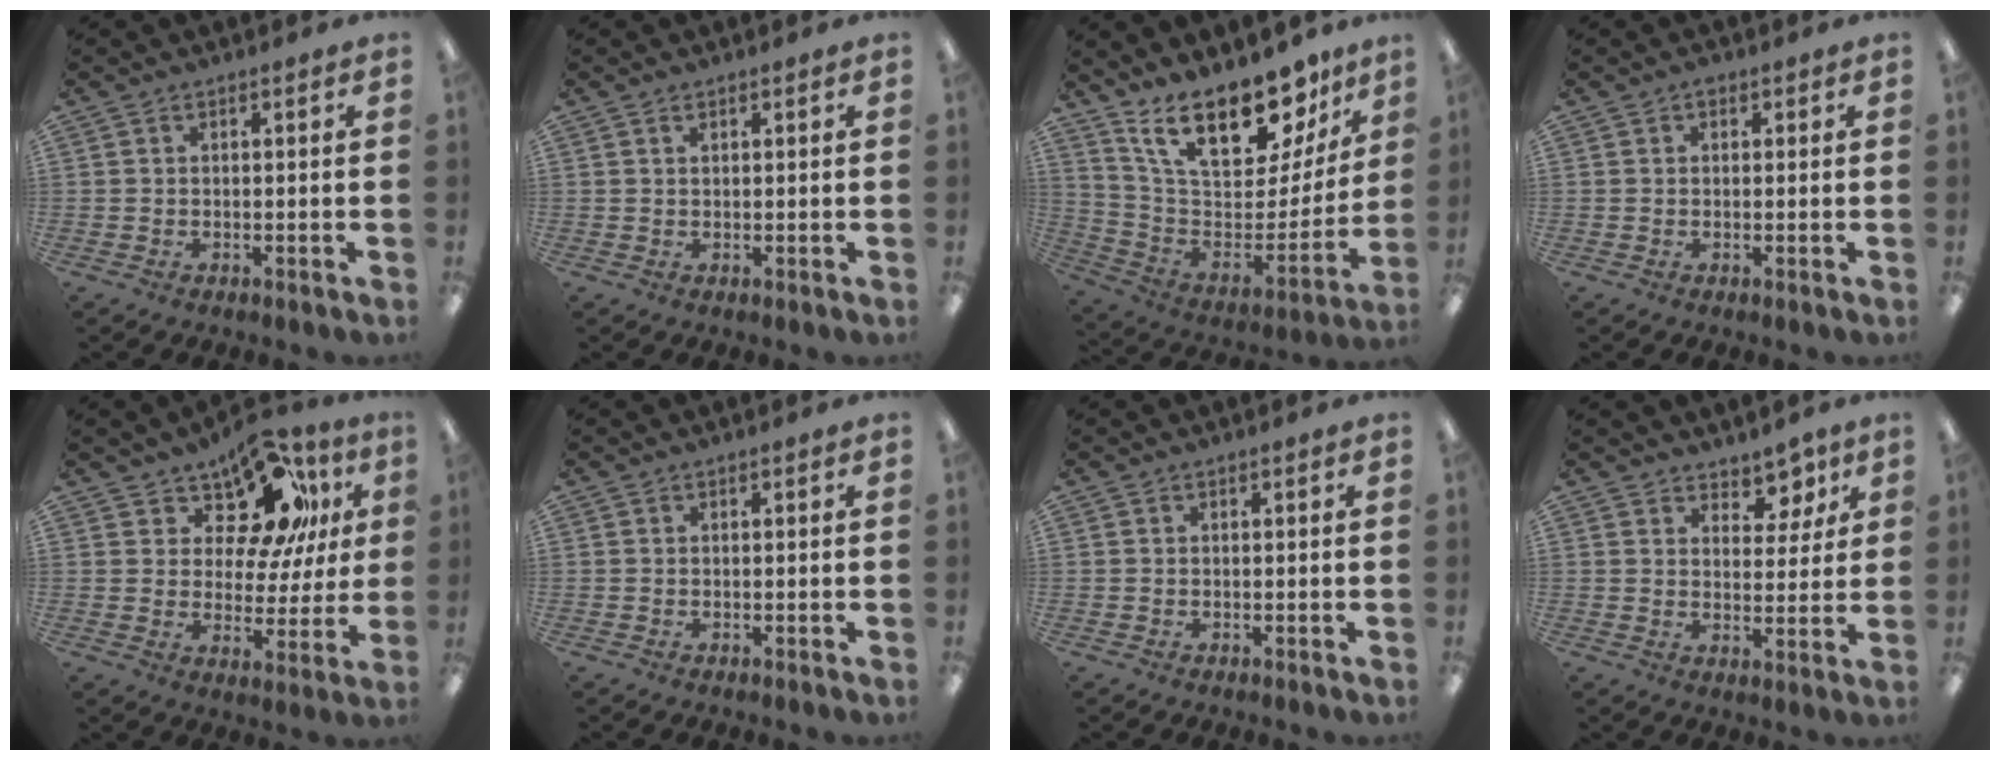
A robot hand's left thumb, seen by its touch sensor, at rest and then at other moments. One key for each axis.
{"total": 1.0, "fx": 0.6, "fy": 0.4, "fz": 0.7, "tx": -0.014, "ty": 0.001, "tz": 0.010}
{"total": 23.3, "fx": 16.8, "fy": 9.7, "fz": 12.9, "tx": -0.208, "ty": -0.113, "tz": 0.294}
{"total": 1.3, "fx": 0.6, "fy": 0.9, "fz": 0.7, "tx": -0.007, "ty": -0.001, "tz": 0.010}
{"total": 15.2, "fx": 10.4, "fy": 8.2, "fz": 7.4, "tx": -0.120, "ty": -0.069, "tz": 0.185}
{"total": 0.0}
{"total": 0.0}
{"total": 6.4, "fx": 5.2, "fy": 3.5, "fz": 1.3, "tx": -0.009, "ty": -0.038, "tz": 0.090}